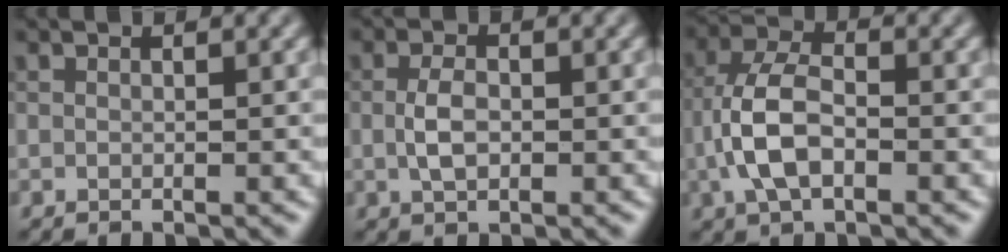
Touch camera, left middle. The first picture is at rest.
{"total": 2.4, "force": [-0.1, 1.3, 1.9], "torque": [-0.043, 0.000, -0.003]}
{"total": 5.1, "force": [-1.4, 2.5, 4.1], "torque": [-0.088, 0.008, -0.034]}